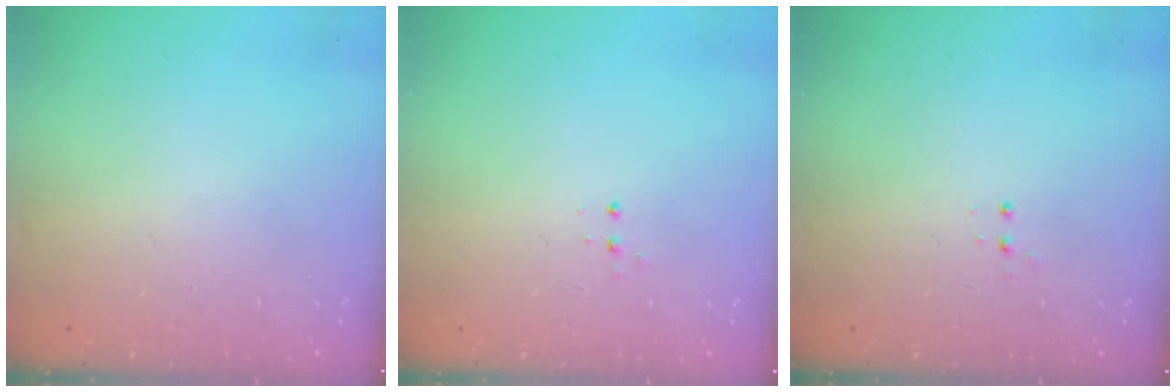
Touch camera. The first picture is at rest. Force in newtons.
{"total": 3.3, "press": 3.2, "slide": 0.7}
{"total": 3.3, "press": 3.2, "slide": 0.7}